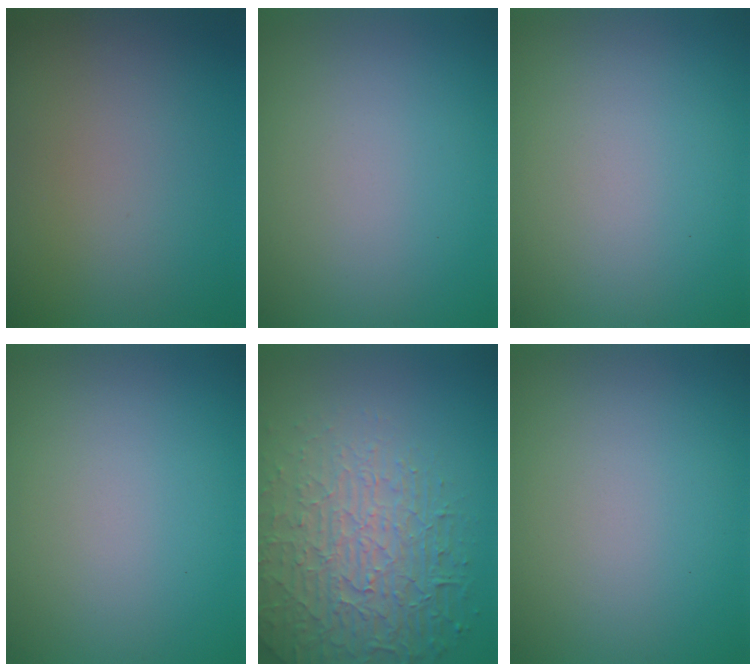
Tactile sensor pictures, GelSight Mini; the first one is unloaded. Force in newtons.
{"total": 0.0}
{"total": 0.0}
{"total": 0.0}
{"total": 7.4, "press": 5.3, "slide": 5.1}
{"total": 0.0}